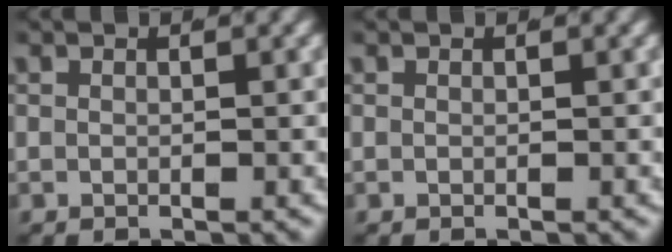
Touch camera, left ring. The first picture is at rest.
{"total": 0.0}